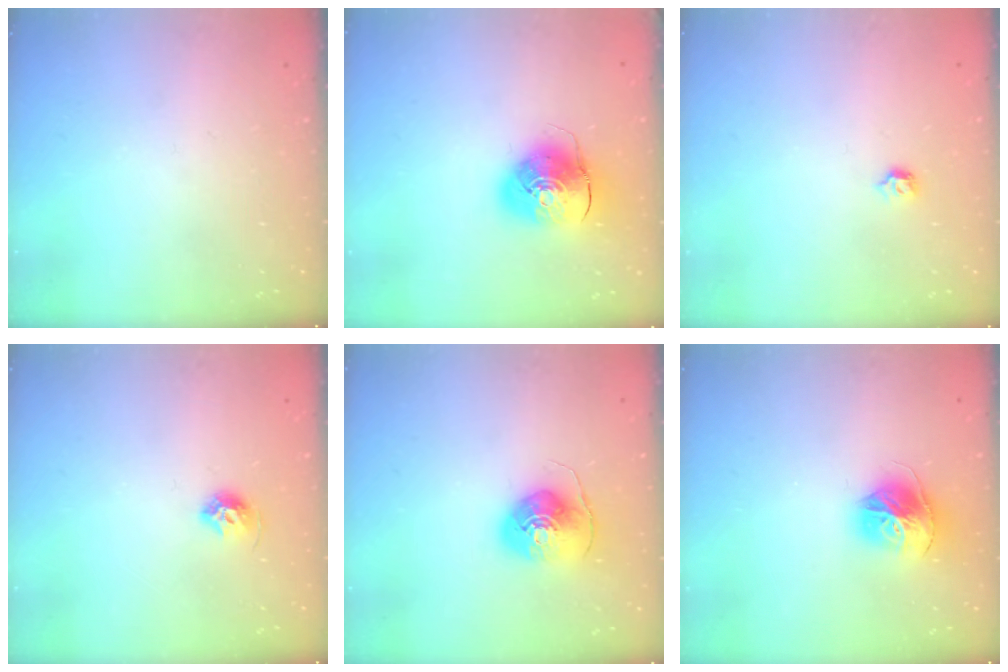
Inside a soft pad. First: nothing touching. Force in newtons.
{"total": 10.4, "press": 10.2, "slide": 1.7}
{"total": 4.0, "press": 4.0, "slide": 0.8}
{"total": 7.3, "press": 7.3, "slide": 0.8}
{"total": 9.8, "press": 9.7, "slide": 1.4}
{"total": 14.8, "press": 14.7, "slide": 1.6}